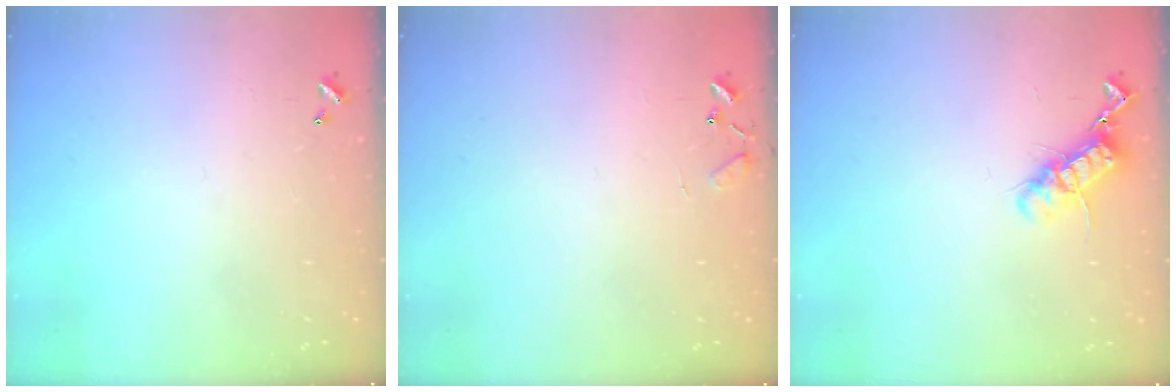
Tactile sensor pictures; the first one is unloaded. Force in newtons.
{"total": 7.6, "press": 7.5, "slide": 0.6}
{"total": 12.2, "press": 12.2, "slide": 0.6}